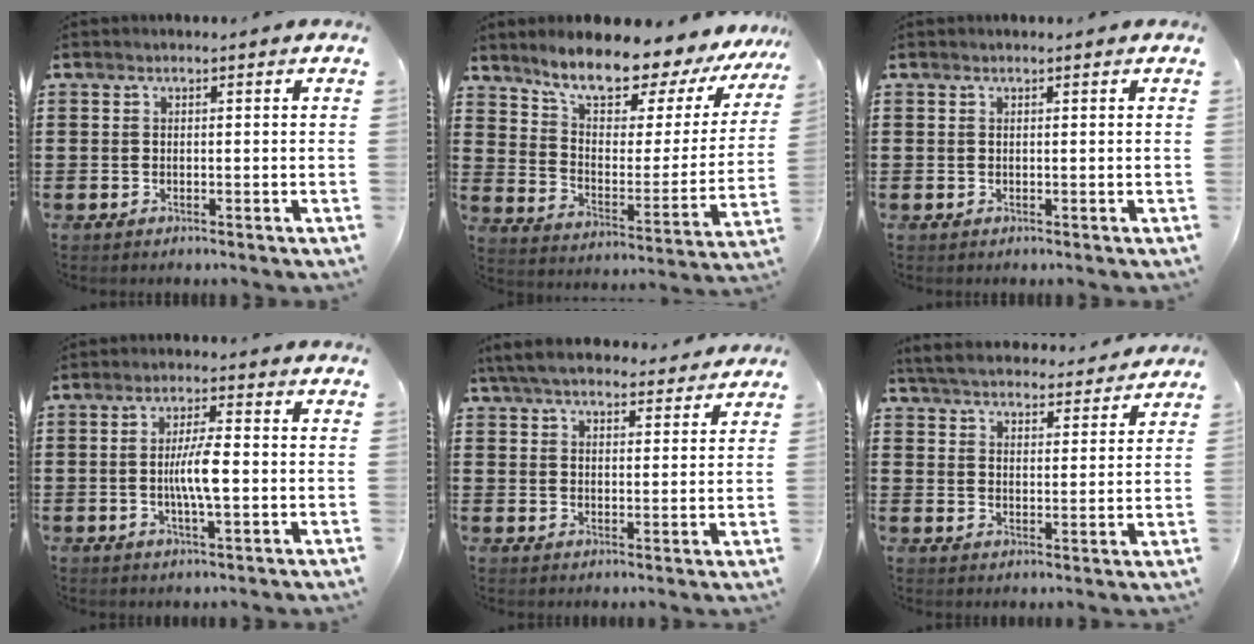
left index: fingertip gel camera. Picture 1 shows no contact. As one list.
[{"total": 10.2, "force": [8.8, 2.6, 4.5], "torque": [-0.105, -0.068, 0.147]}, {"total": 0.0}, {"total": 6.0, "force": [-0.7, 1.3, 5.8], "torque": [-0.110, 0.003, -0.017]}, {"total": 6.2, "force": [5.7, 1.2, 2.2], "torque": [-0.060, -0.017, 0.105]}, {"total": 5.2, "force": [5.1, 0.6, 1.0], "torque": [-0.044, -0.030, 0.088]}]